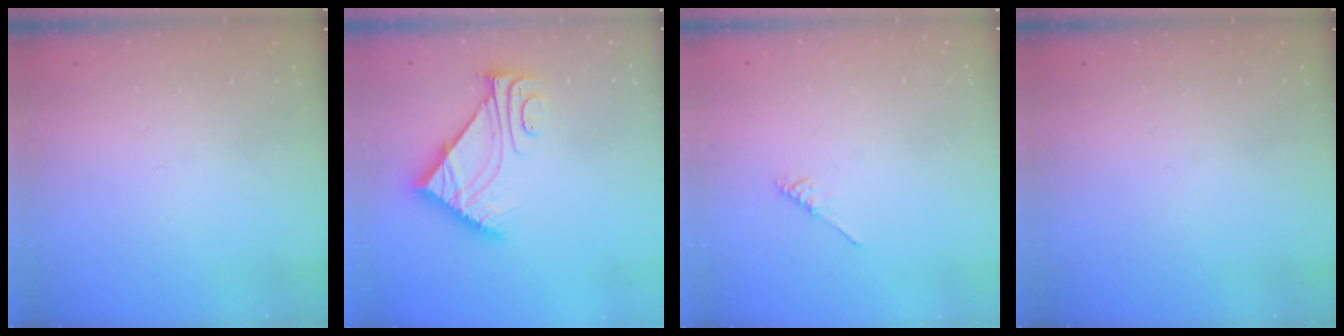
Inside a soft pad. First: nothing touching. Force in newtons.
{"total": 8.9, "press": 8.9, "slide": 0.2}
{"total": 2.1, "press": 2.1, "slide": 0.4}
{"total": 0.0}